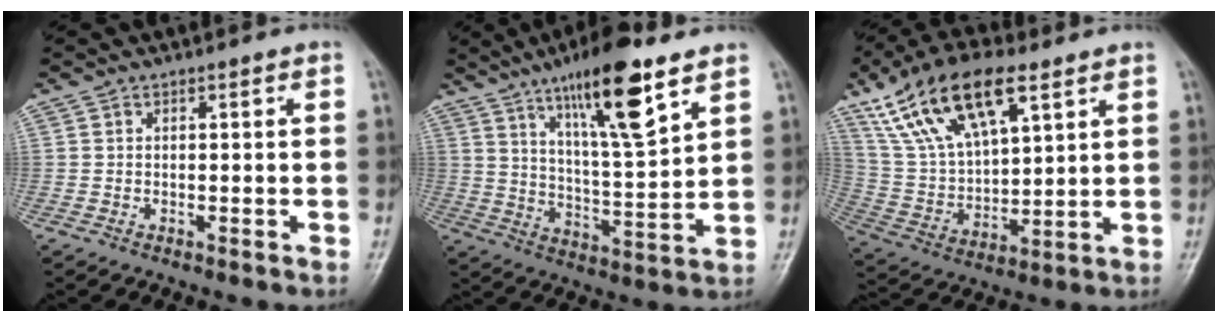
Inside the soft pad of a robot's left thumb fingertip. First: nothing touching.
{"total": 16.4, "force": [9.8, 3.3, 12.8], "torque": [-0.202, -0.049, 0.170]}
{"total": 19.7, "force": [10.8, 8.7, 14.0], "torque": [-0.244, -0.019, 0.209]}